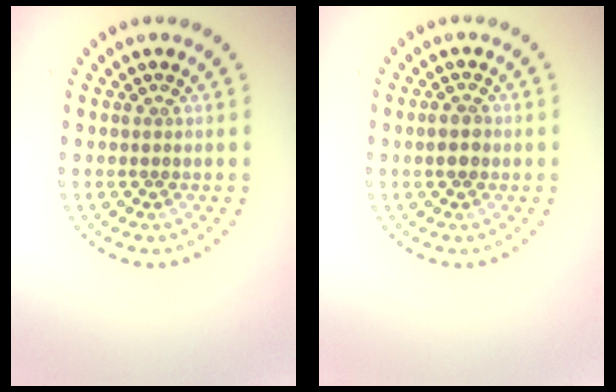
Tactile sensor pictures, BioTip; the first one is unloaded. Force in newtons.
{"total": 1.6, "press": 1.6, "slide": 0.1}